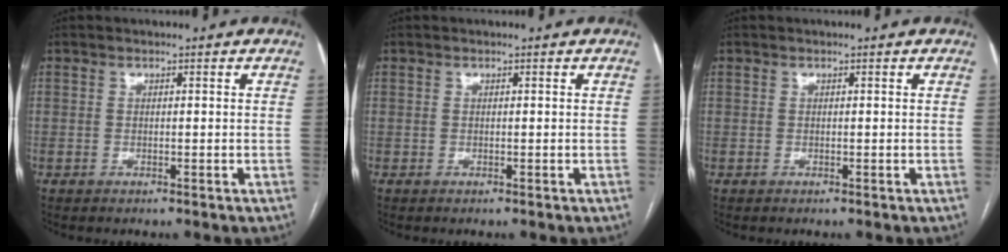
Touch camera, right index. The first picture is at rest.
{"total": 0.0}
{"total": 0.0}